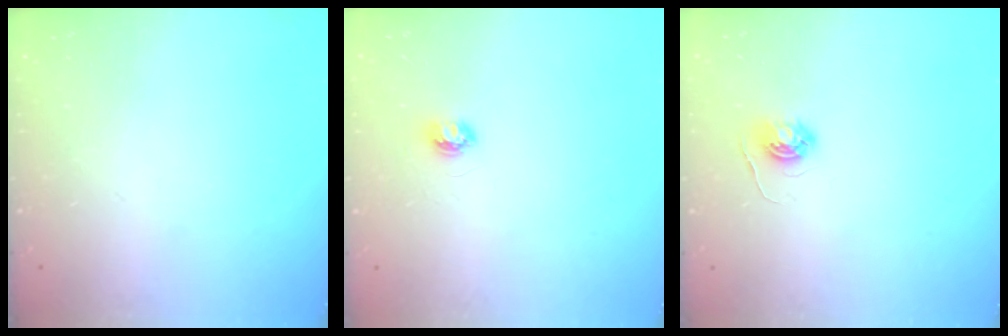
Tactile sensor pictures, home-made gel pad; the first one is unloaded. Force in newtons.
{"total": 3.7, "press": 3.7, "slide": 0.3}
{"total": 4.0, "press": 4.0, "slide": 0.4}